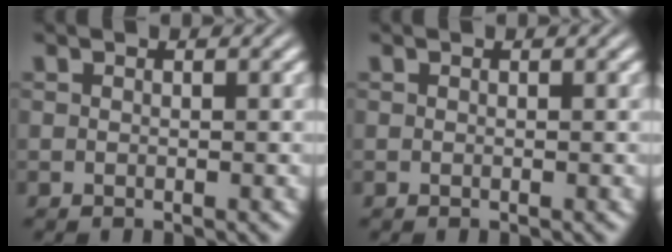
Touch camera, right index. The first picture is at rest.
{"total": 0.0}